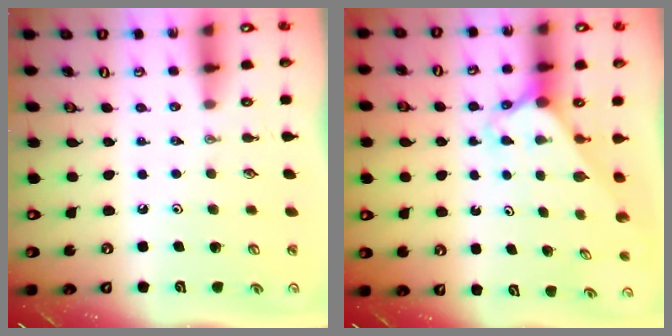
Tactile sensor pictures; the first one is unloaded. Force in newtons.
{"total": 2.3, "press": 2.3, "slide": 0.1}